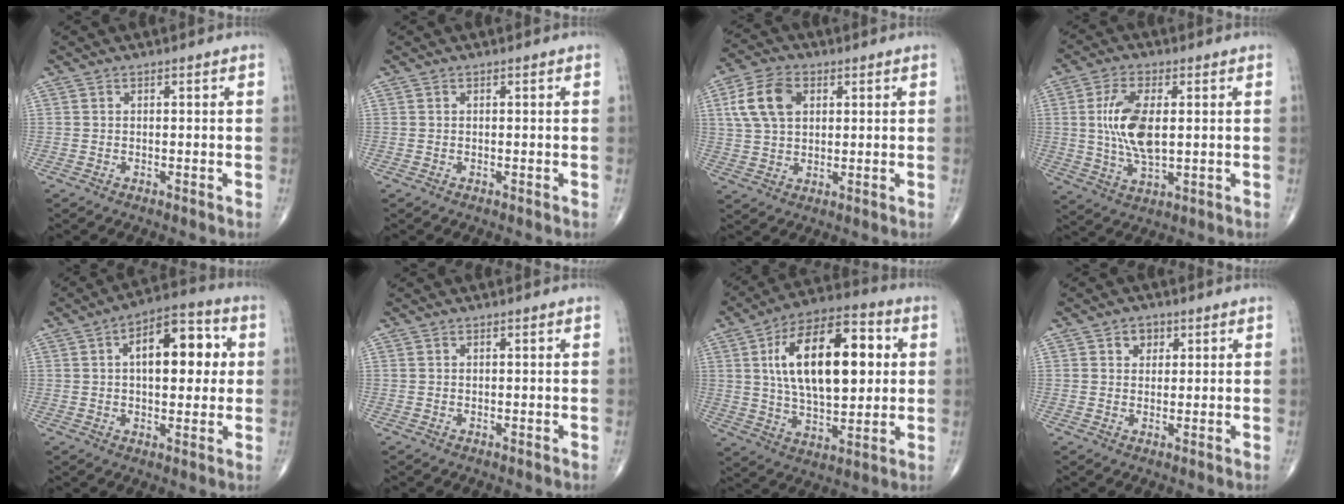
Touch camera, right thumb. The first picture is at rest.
{"total": 0.0}
{"total": 9.8, "force": [3.0, 6.4, 6.8], "torque": [-0.125, 0.007, 0.054]}
{"total": 10.8, "force": [1.2, 5.0, 9.5], "torque": [-0.192, -0.010, 0.027]}
{"total": 13.9, "force": [2.8, 7.1, 11.7], "torque": [-0.137, 0.016, 0.036]}
{"total": 0.0}
{"total": 22.1, "force": [4.3, 10.9, 18.8], "torque": [-0.286, 0.006, 0.068]}
{"total": 3.0, "force": [1.4, 2.3, 1.2], "torque": [0.000, -0.005, 0.018]}